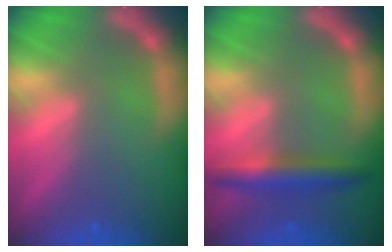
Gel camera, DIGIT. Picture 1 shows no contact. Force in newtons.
{"total": 4.0}